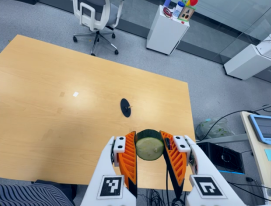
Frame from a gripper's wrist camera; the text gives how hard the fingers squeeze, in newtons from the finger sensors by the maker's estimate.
{"total": 11.6, "left": 11.8, "right": 11.4}